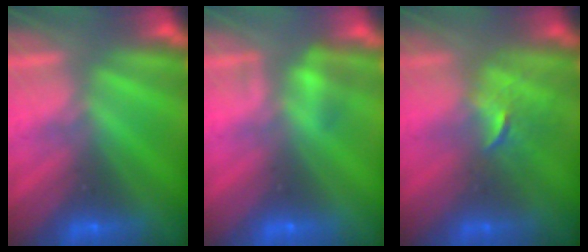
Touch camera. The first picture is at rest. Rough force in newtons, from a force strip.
{"total": 2.2}
{"total": 2.5}